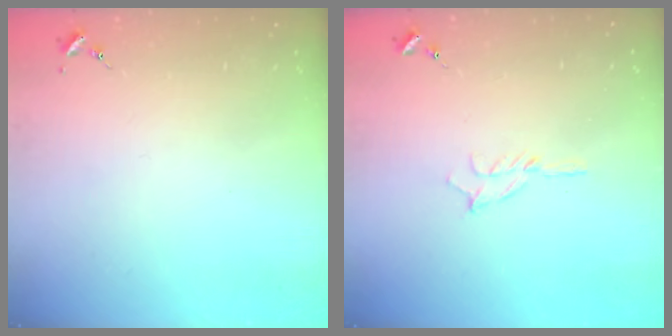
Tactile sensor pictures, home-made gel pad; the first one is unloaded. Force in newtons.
{"total": 5.0, "press": 5.0, "slide": 0.6}